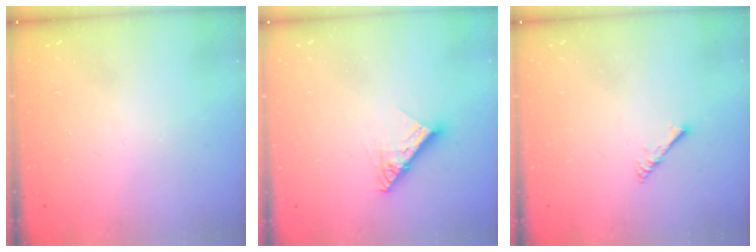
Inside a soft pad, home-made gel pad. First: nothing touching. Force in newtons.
{"total": 10.0, "press": 9.9, "slide": 1.1}
{"total": 2.2, "press": 2.1, "slide": 0.5}